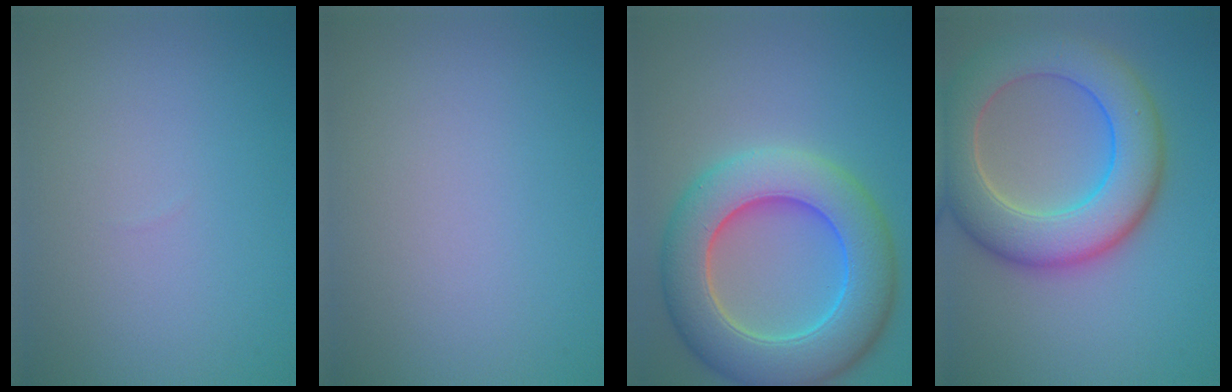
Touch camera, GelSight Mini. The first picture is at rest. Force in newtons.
{"total": 0.0}
{"total": 10.1, "press": 10.1, "slide": 0.8}
{"total": 9.5, "press": 9.5, "slide": 0.7}